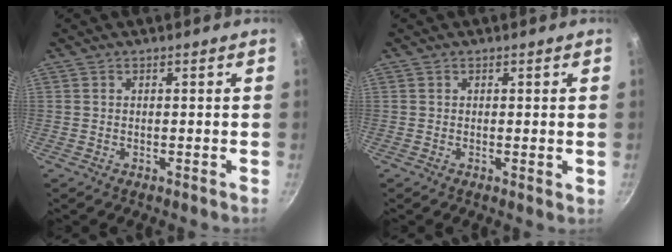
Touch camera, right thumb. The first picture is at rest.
{"total": 1.0, "force": [0.2, 0.2, 0.9], "torque": [-0.013, -0.003, 0.000]}